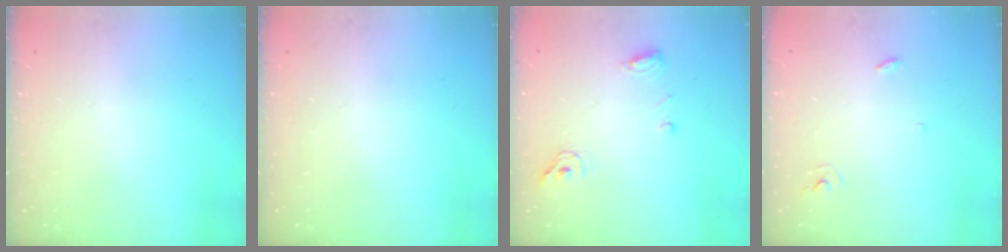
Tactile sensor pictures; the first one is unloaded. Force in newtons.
{"total": 0.0}
{"total": 8.1, "press": 7.2, "slide": 3.7}
{"total": 2.9, "press": 2.9, "slide": 0.2}